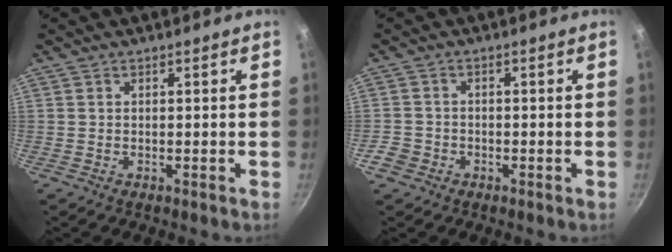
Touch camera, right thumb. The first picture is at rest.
{"total": 3.4, "force": [-1.8, 2.7, 1.0], "torque": [-0.015, 0.022, -0.032]}